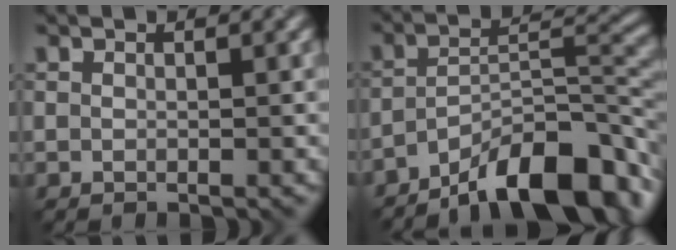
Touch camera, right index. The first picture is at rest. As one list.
[{"total": 10.7, "force": [-7.2, 3.1, 7.3], "torque": [-0.106, 0.015, -0.130]}]